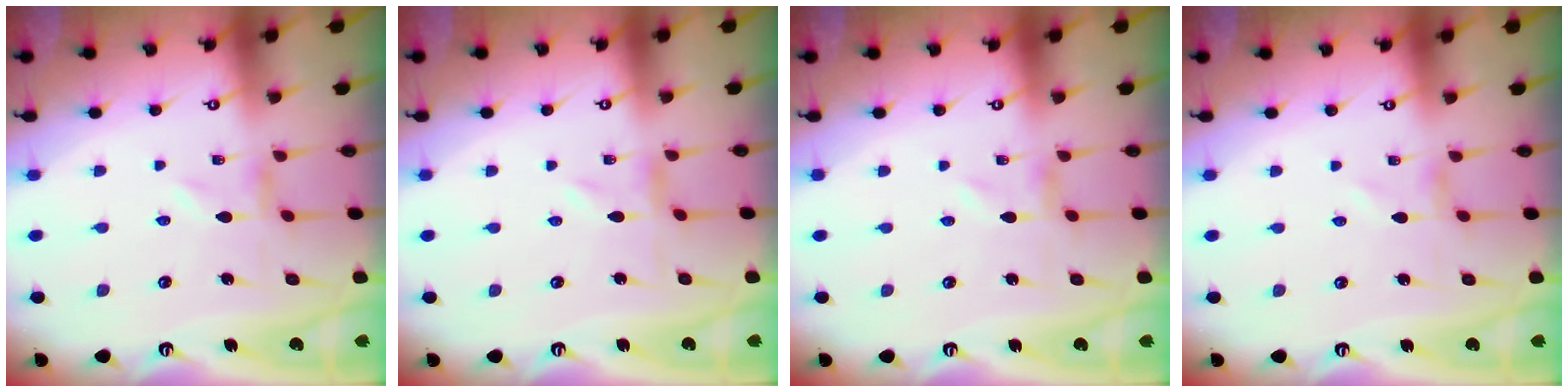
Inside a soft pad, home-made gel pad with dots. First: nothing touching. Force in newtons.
{"total": 0.0}
{"total": 0.0}
{"total": 0.7, "press": 0.6, "slide": 0.3}